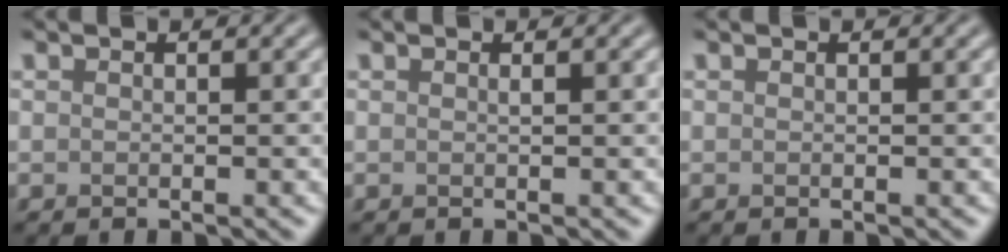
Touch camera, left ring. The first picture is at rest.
{"total": 0.5, "force": [0.2, 0.2, 0.5], "torque": [-0.001, 0.001, 0.001]}
{"total": 0.0}